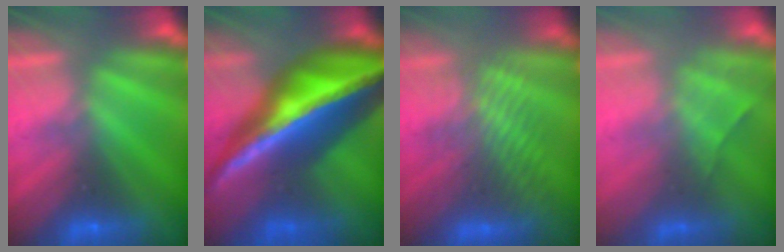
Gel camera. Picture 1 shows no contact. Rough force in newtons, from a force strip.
{"total": 6.7}
{"total": 3.3}
{"total": 2.3}